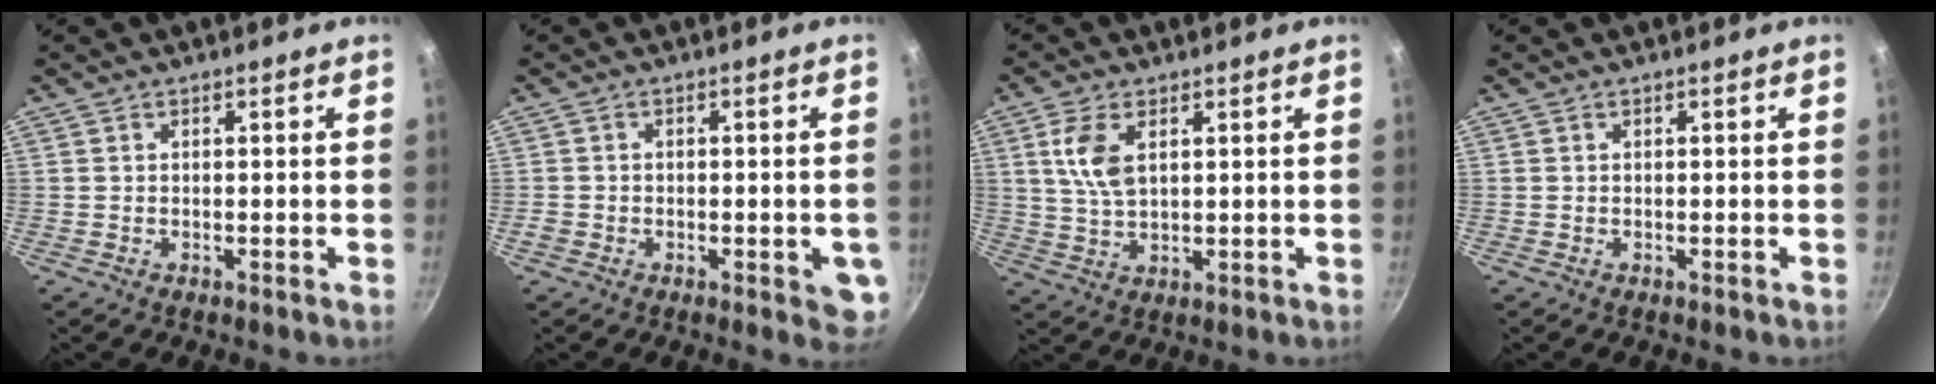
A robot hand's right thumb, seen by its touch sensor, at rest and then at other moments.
{"total": 6.3, "force": [-2.0, 3.3, 5.0], "torque": [-0.043, 0.003, -0.026]}
{"total": 7.1, "force": [2.4, 3.7, 5.6], "torque": [-0.108, -0.009, 0.049]}
{"total": 0.0}